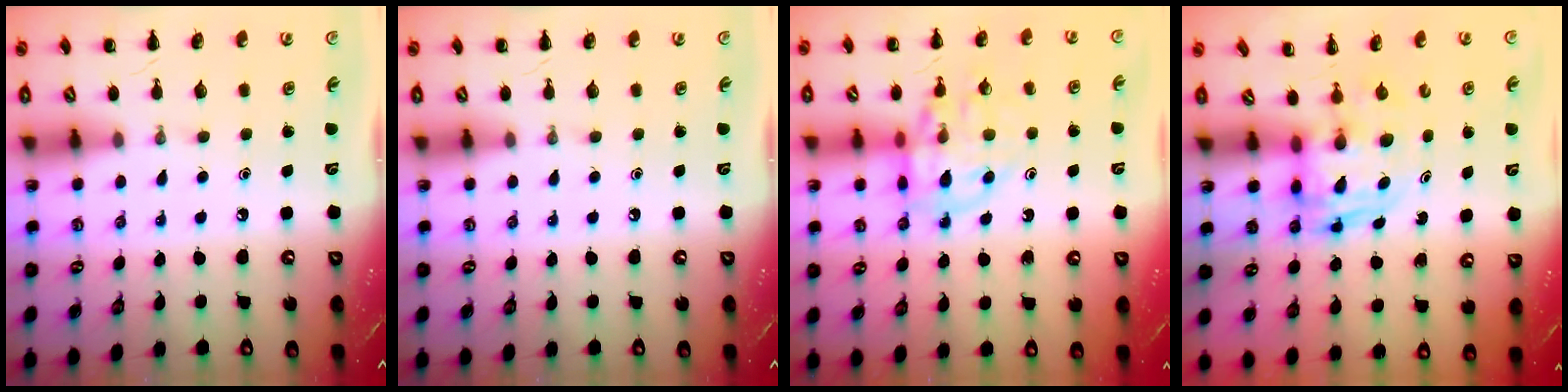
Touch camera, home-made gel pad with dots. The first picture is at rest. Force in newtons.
{"total": 0.0}
{"total": 13.1, "press": 13.0, "slide": 1.8}
{"total": 2.8, "press": 2.8, "slide": 0.2}